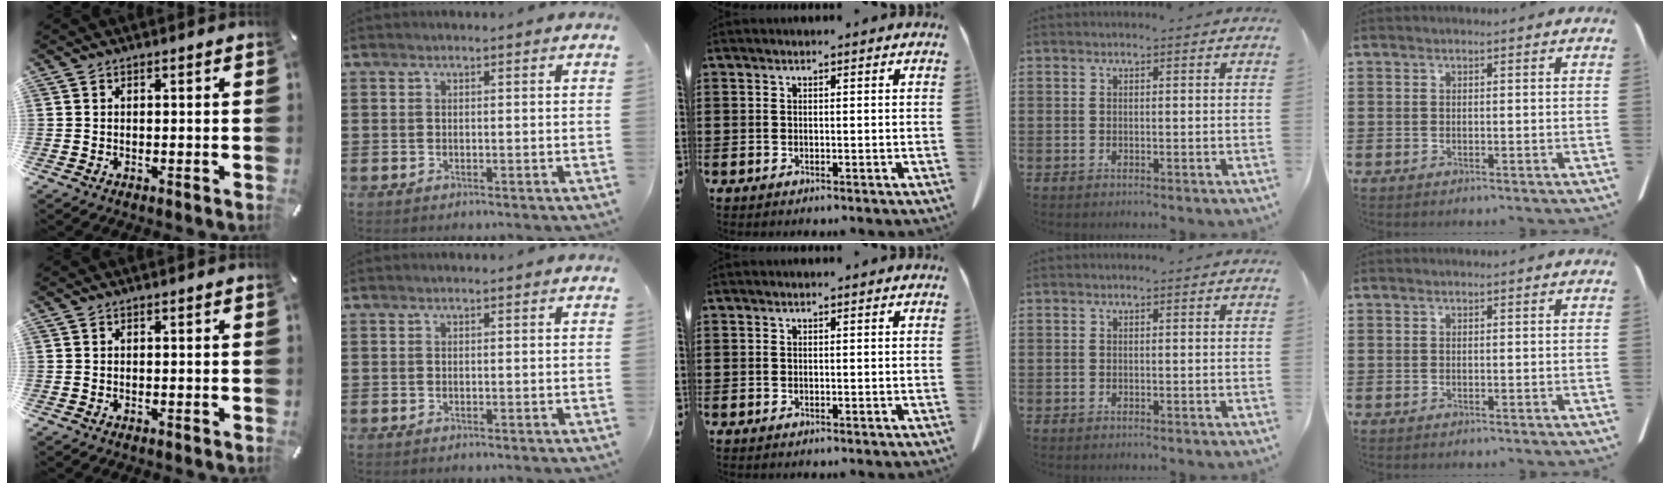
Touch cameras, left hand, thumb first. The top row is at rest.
{}